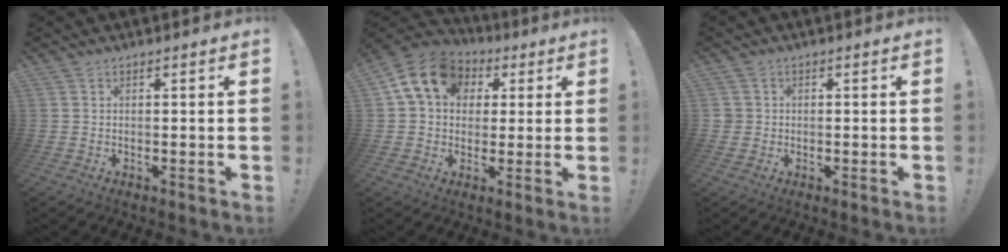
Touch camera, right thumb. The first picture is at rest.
{"total": 14.0, "force": [4.9, 10.8, 7.5], "torque": [-0.110, -0.008, 0.095]}
{"total": 1.9, "force": [0.0, 1.8, 0.5], "torque": [-0.006, 0.003, 0.000]}